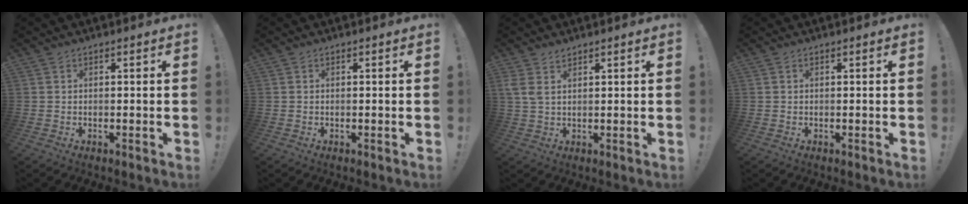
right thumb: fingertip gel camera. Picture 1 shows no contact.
{"total": 0.0}
{"total": 3.2, "force": [1.9, 1.4, 2.1], "torque": [-0.038, -0.009, 0.037]}
{"total": 0.0}